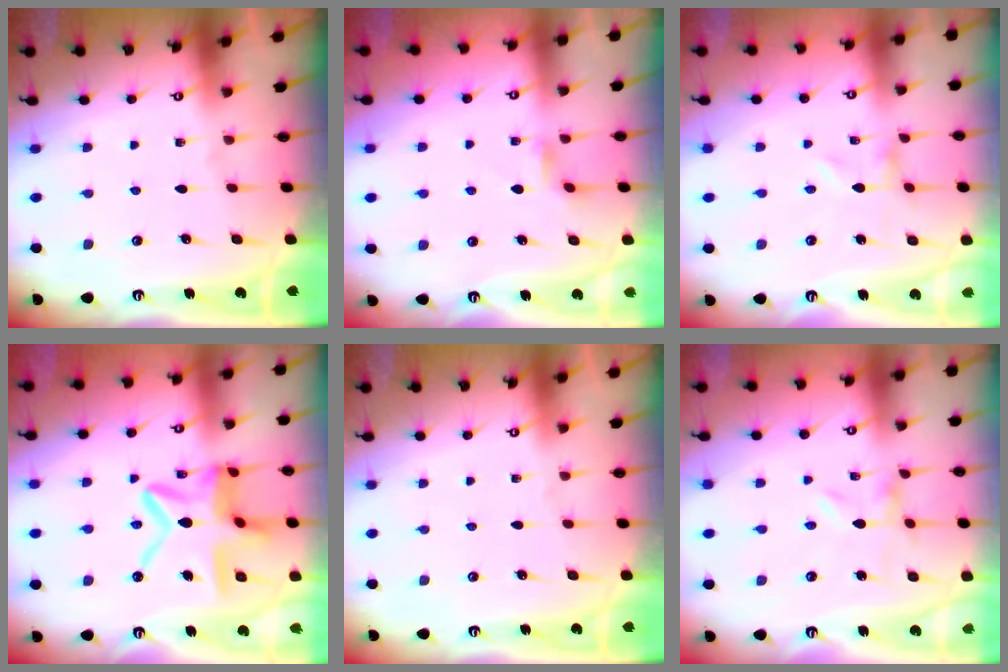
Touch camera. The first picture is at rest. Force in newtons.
{"total": 2.1, "press": 2.1, "slide": 0.3}
{"total": 0.0}
{"total": 16.2, "press": 16.2, "slide": 1.3}
{"total": 0.0}
{"total": 0.0}